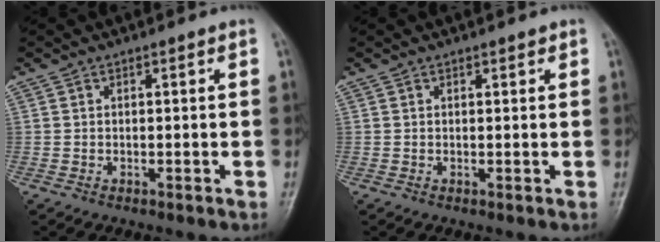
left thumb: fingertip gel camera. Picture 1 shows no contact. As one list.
[{"total": 1.0, "force": [0.6, 0.5, 0.6], "torque": [-0.003, -0.002, 0.006]}]